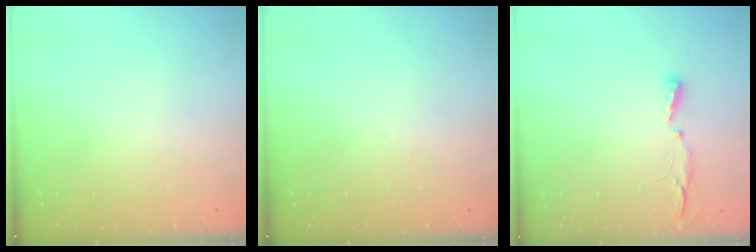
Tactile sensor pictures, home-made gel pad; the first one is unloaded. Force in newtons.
{"total": 0.0}
{"total": 3.5, "press": 3.4, "slide": 0.8}